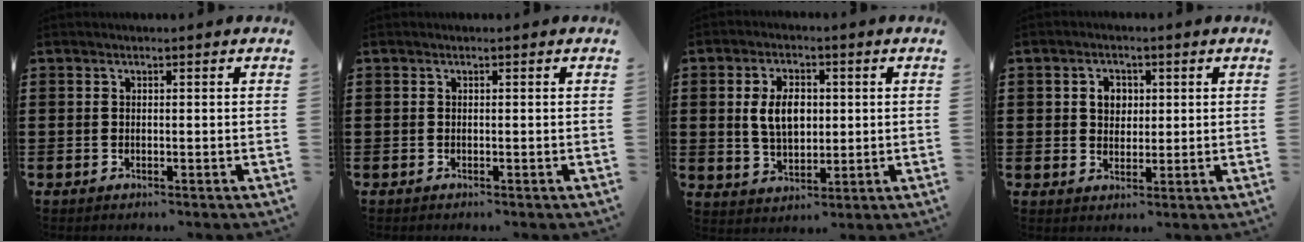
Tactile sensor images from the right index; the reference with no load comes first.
{"total": 0.0}
{"total": 6.4, "force": [0.8, 3.9, 4.9], "torque": [-0.104, 0.008, 0.007]}
{"total": 3.4, "force": [0.7, 2.8, 1.8], "torque": [-0.046, 0.014, 0.009]}